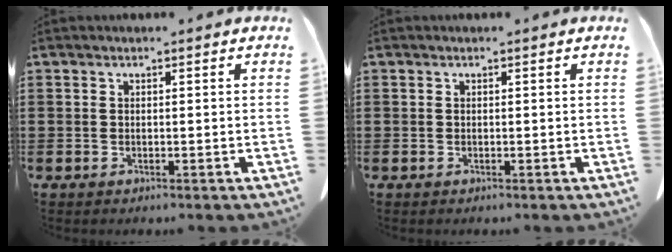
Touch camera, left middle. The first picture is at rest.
{"total": 0.0}